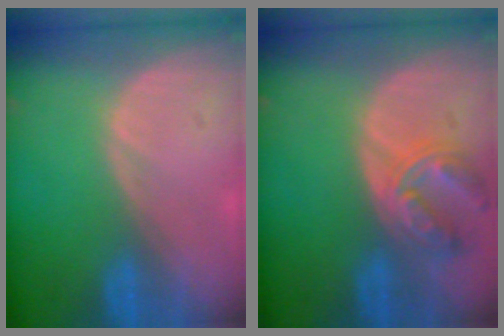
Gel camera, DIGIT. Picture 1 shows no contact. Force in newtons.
{"total": 7.6, "press": 6.6, "slide": 3.7}